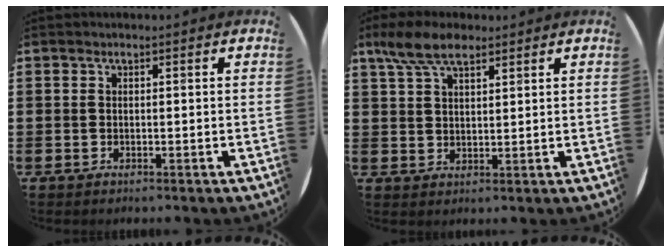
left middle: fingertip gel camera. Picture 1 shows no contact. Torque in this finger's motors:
{"motor_torque": [1.19, -0.95, 0.18, 0.06]}